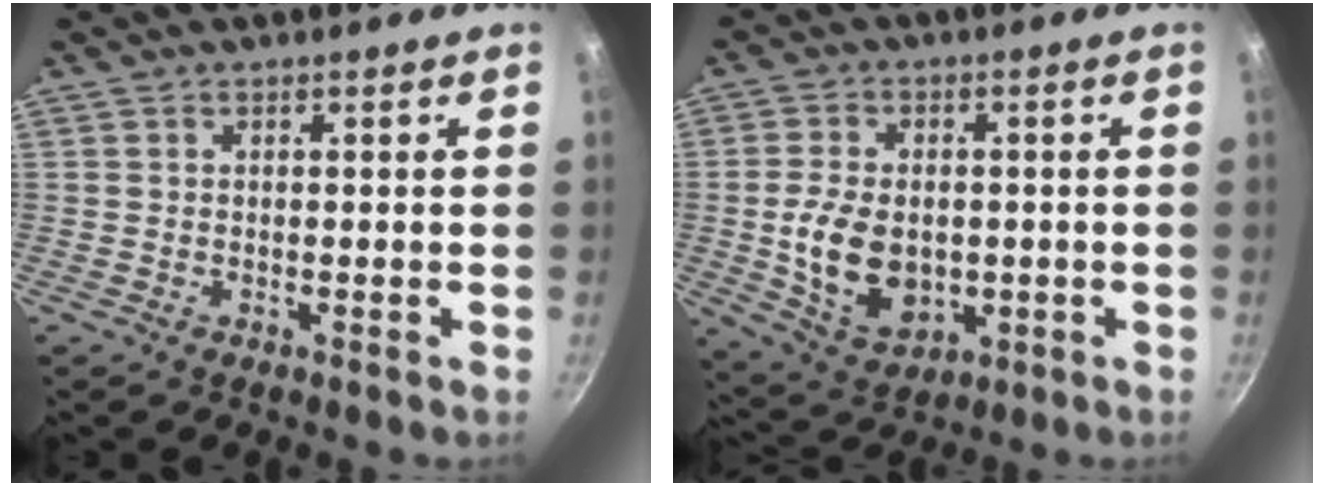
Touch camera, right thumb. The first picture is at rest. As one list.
[{"total": 12.2, "force": [-1.1, 8.5, 8.8], "torque": [-0.147, -0.003, -0.005]}]